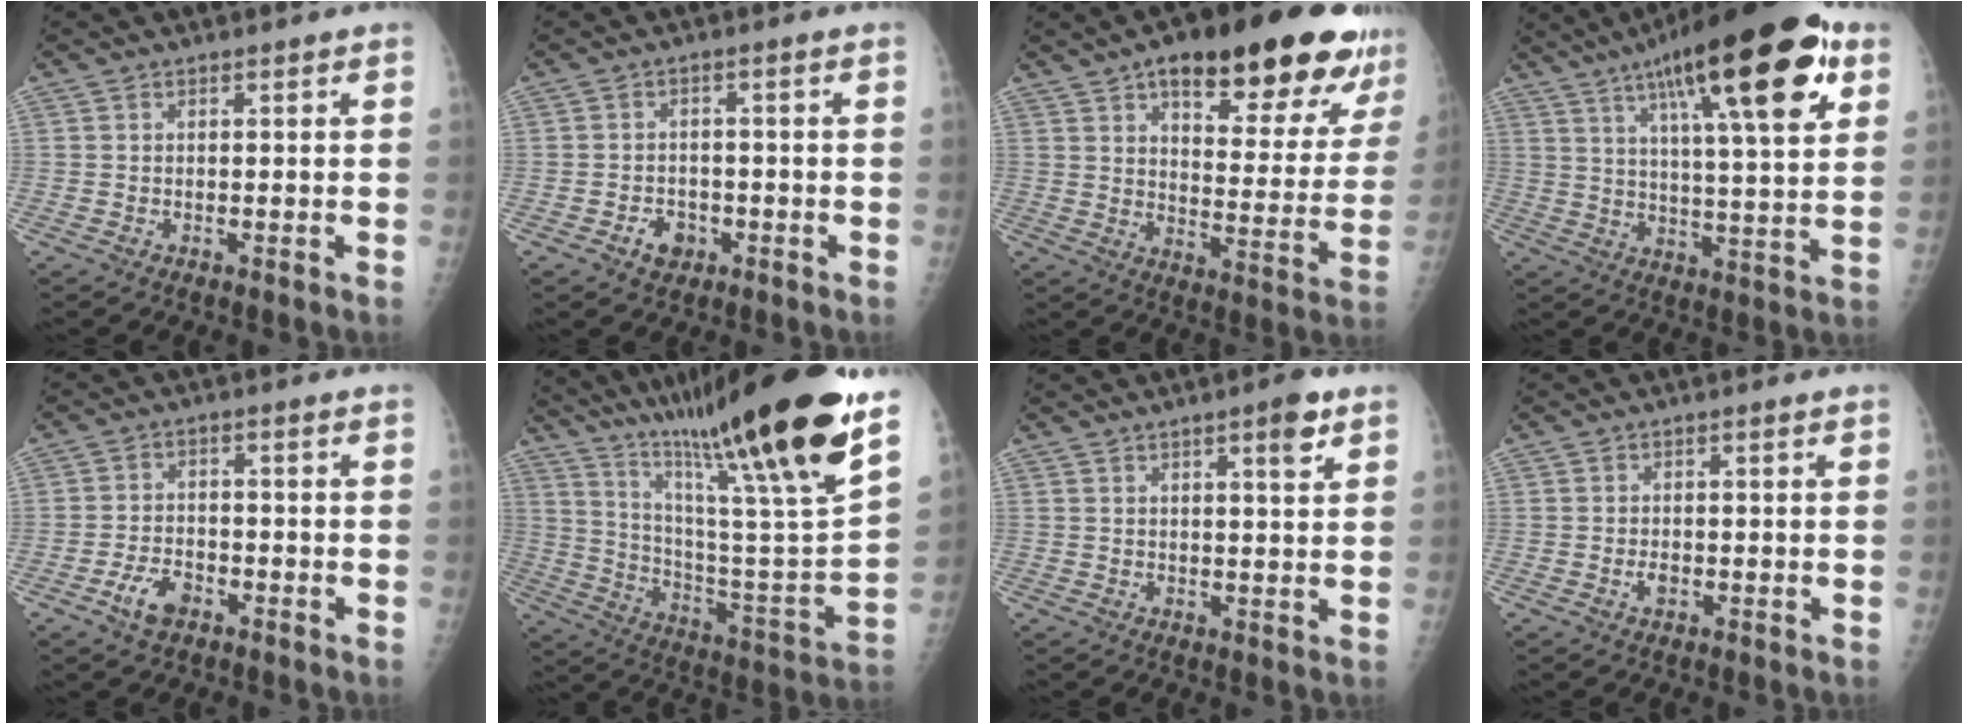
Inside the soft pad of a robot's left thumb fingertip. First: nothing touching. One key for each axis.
{"total": 3.8, "fx": -1.8, "fy": 2.8, "fz": 1.7, "tx": -0.012, "ty": 0.015, "tz": -0.024}
{"total": 25.9, "fx": 16.2, "fy": 8.6, "fz": 18.2, "tx": -0.206, "ty": -0.045, "tz": 0.221}
{"total": 25.2, "fx": 12.2, "fy": 6.4, "fz": 21.0, "tx": -0.308, "ty": -0.014, "tz": 0.183}
{"total": 4.9, "fx": -2.8, "fy": 2.7, "fz": 2.9, "tx": -0.051, "ty": 0.019, "tz": -0.049}
{"total": 33.1, "fx": 23.0, "fy": 3.0, "fz": 23.6, "tx": -0.371, "ty": -0.097, "tz": 0.370}
{"total": 4.7, "fx": 2.7, "fy": 0.9, "fz": 3.8, "tx": -0.050, "ty": -0.013, "tz": 0.037}
{"total": 1.5, "fx": -0.4, "fy": 0.9, "fz": 1.2, "tx": -0.019, "ty": 0.001, "tz": -0.006}